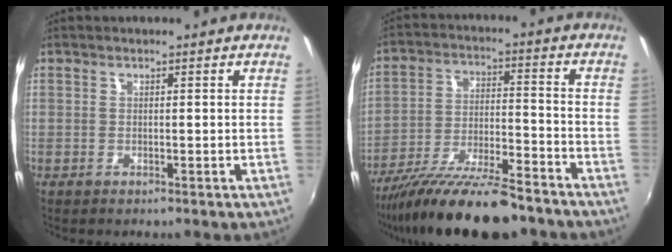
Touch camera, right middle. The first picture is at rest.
{"total": 17.4, "force": [-14.3, 3.3, 9.4], "torque": [-0.181, -0.035, -0.236]}